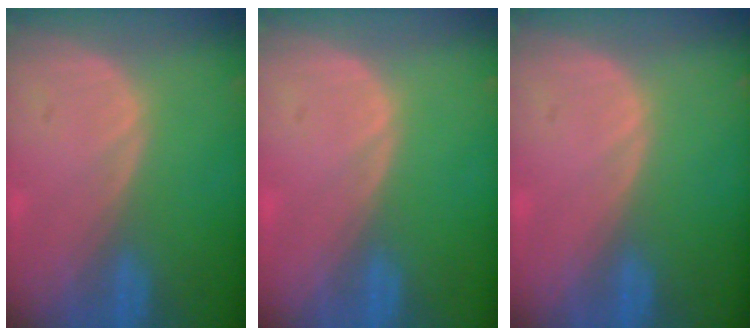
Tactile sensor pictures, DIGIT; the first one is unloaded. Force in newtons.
{"total": 0.0}
{"total": 0.0}